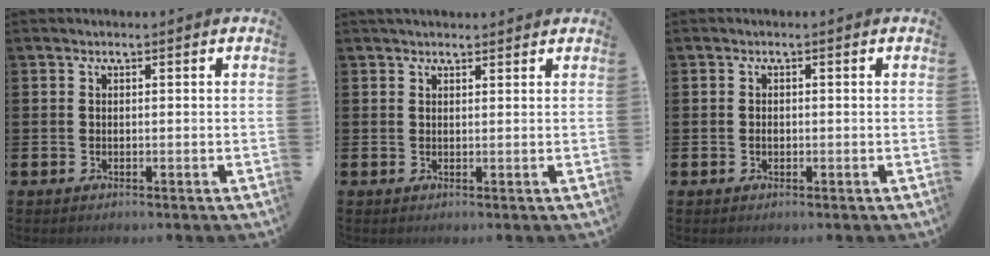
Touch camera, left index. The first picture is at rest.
{"total": 1.5, "force": [1.5, 0.4, 0.2], "torque": [0.002, -0.002, 0.025]}
{"total": 0.8, "force": [-0.2, 0.5, 0.5], "torque": [-0.007, 0.002, -0.005]}